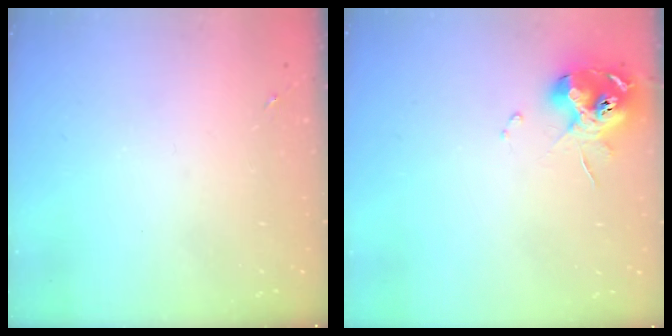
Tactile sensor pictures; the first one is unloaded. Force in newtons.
{"total": 11.0, "press": 10.9, "slide": 1.3}